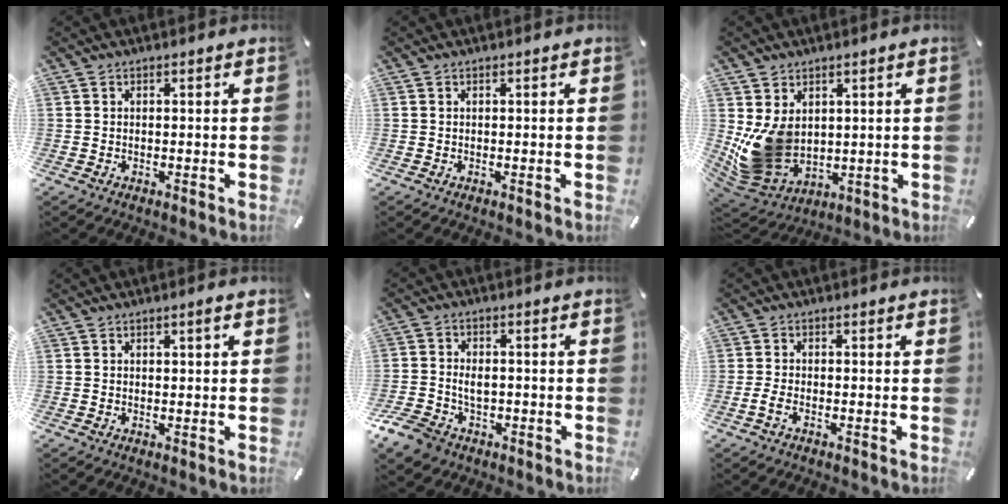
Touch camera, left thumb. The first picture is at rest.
{"total": 0.0}
{"total": 12.9, "force": [1.8, 10.8, 6.8], "torque": [-0.152, -0.025, 0.039]}
{"total": 1.2, "force": [0.5, 0.4, 1.0], "torque": [-0.019, 0.005, 0.006]}
{"total": 6.6, "force": [-2.0, 5.4, 3.3], "torque": [-0.076, 0.007, -0.039]}
{"total": 2.4, "force": [-1.1, 1.1, 1.9], "torque": [-0.039, 0.002, -0.020]}